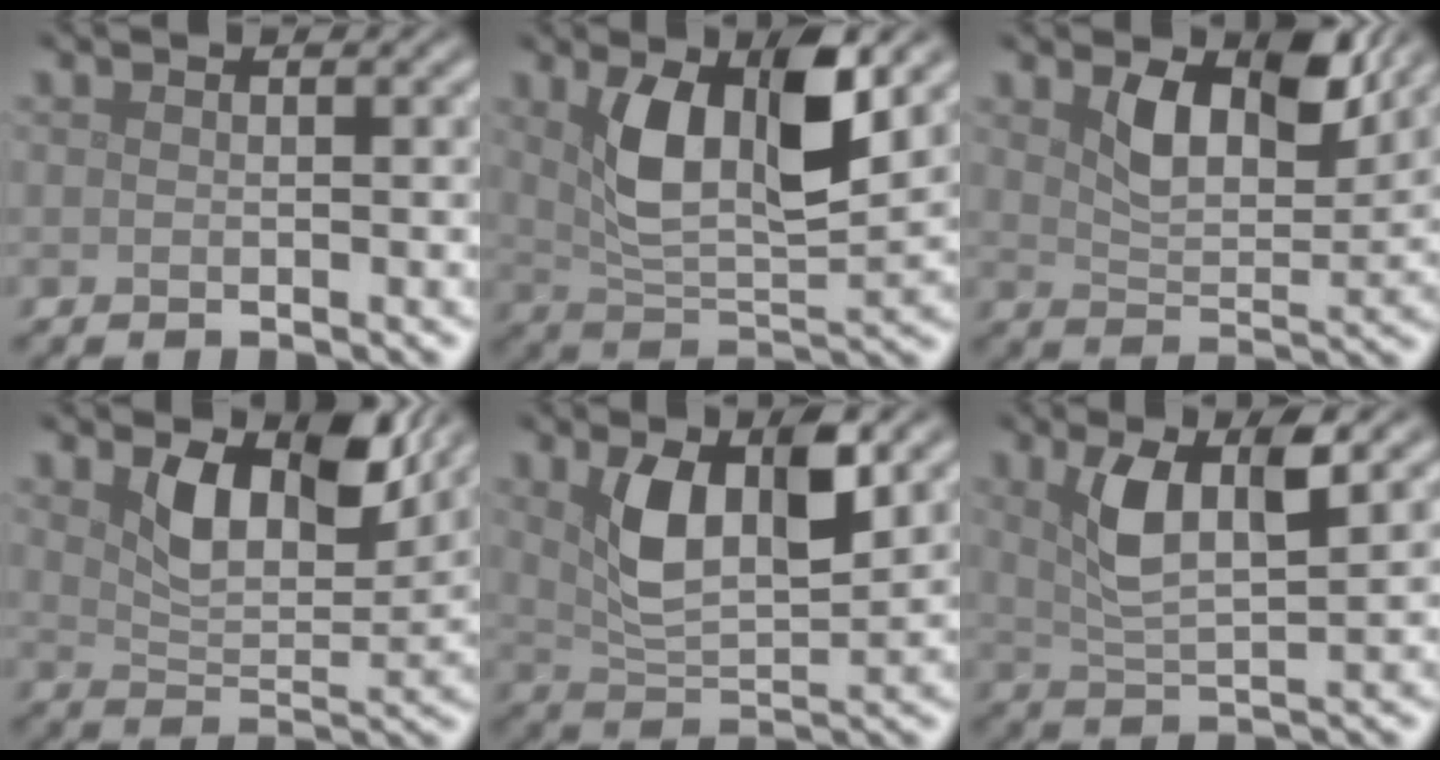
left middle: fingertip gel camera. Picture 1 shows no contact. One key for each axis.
{"total": 7.7, "fx": 2.5, "fy": 3.1, "fz": 6.6, "tx": -0.129, "ty": -0.001, "tz": 0.048}
{"total": 6.0, "fx": 3.0, "fy": 3.0, "fz": 4.2, "tx": -0.080, "ty": -0.010, "tz": 0.045}
{"total": 6.7, "fx": 3.2, "fy": 3.5, "fz": 4.8, "tx": -0.088, "ty": -0.011, "tz": 0.049}
{"total": 6.3, "fx": 2.3, "fy": 2.7, "fz": 5.2, "tx": -0.106, "ty": -0.001, "tz": 0.045}
{"total": 5.0, "fx": 2.1, "fy": 1.5, "fz": 4.2, "tx": -0.091, "ty": 0.003, "tz": 0.040}